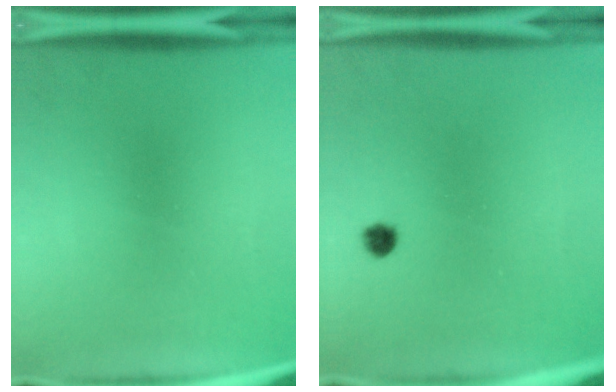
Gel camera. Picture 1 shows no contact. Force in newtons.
{"total": 1.7}